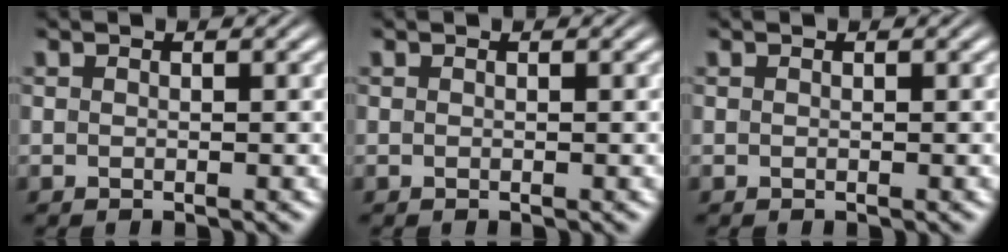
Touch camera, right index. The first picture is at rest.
{"total": 0.0}
{"total": 0.0}